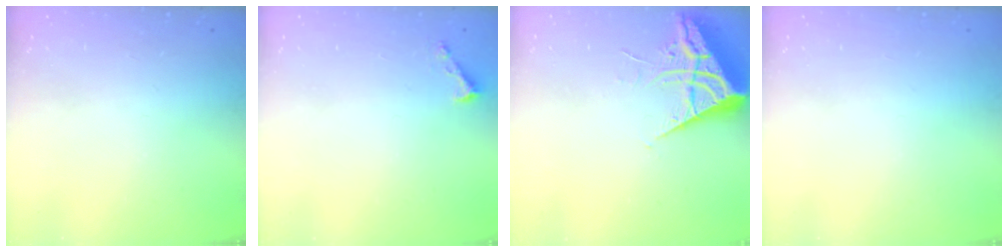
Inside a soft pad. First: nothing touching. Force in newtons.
{"total": 1.6, "press": 1.6, "slide": 0.1}
{"total": 6.5, "press": 6.4, "slide": 0.7}
{"total": 0.0}